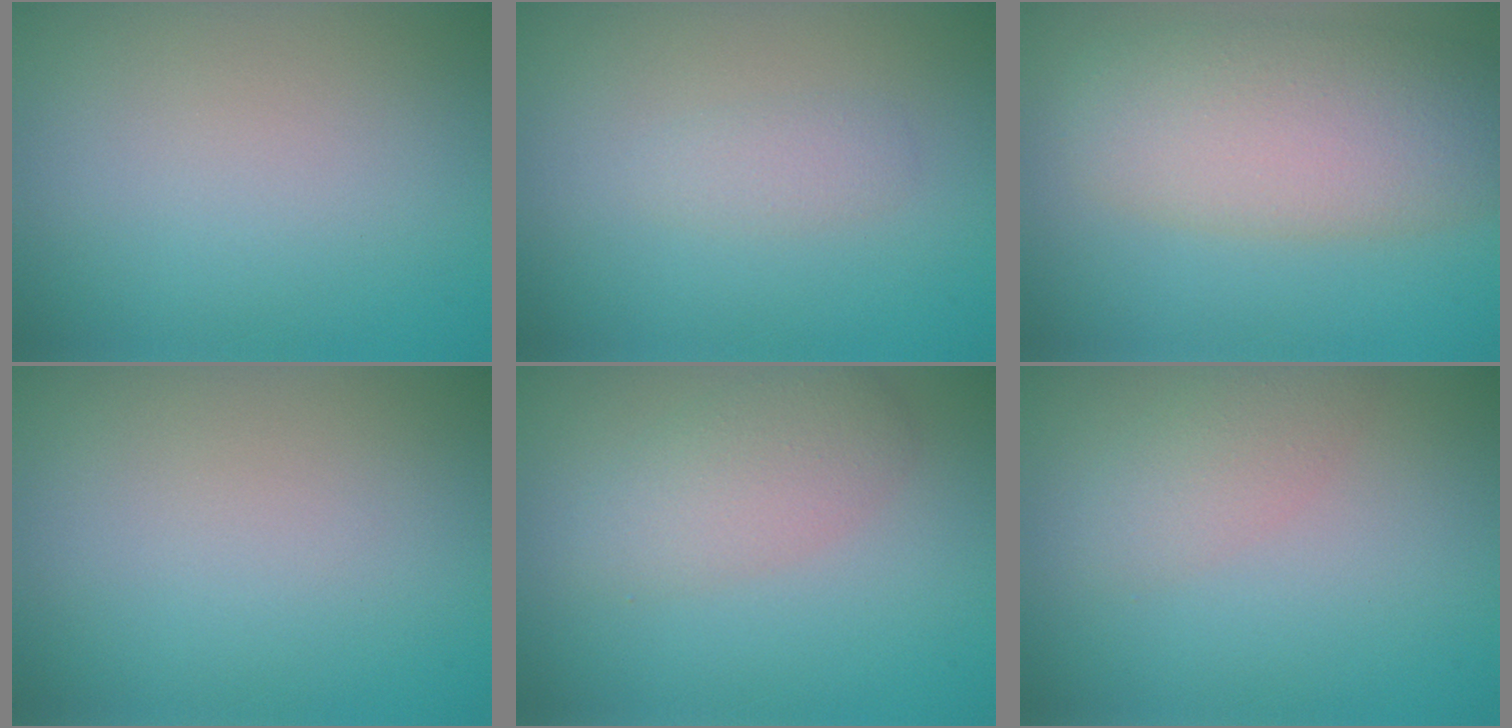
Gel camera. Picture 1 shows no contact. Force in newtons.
{"total": 1.2, "press": 1.2, "slide": 0.1}
{"total": 7.5, "press": 7.4, "slide": 0.7}
{"total": 0.0}
{"total": 3.5, "press": 3.5, "slide": 0.2}
{"total": 2.4, "press": 2.4, "slide": 0.2}